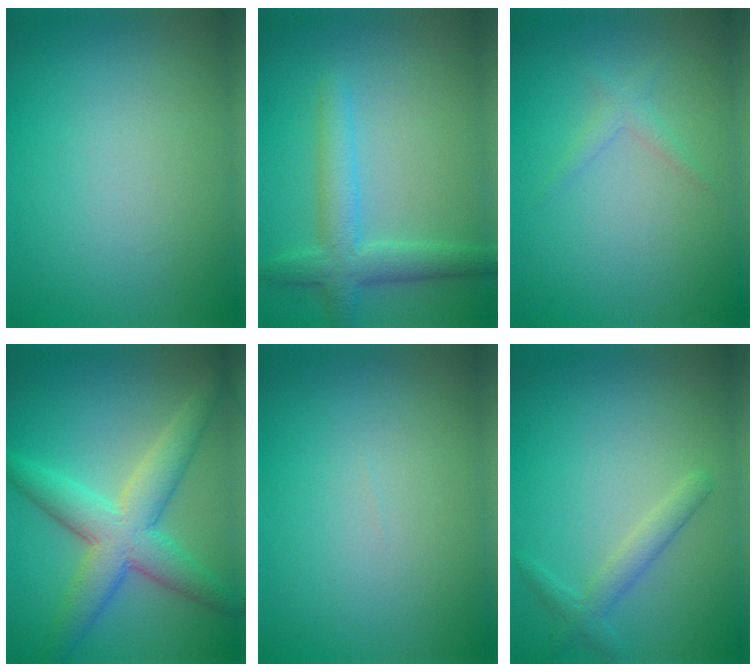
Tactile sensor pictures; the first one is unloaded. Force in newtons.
{"total": 2.9, "press": 2.9, "slide": 0.1}
{"total": 1.1, "press": 1.1, "slide": 0.0}
{"total": 6.5, "press": 6.5, "slide": 0.3}
{"total": 0.0}
{"total": 2.0, "press": 2.0, "slide": 0.1}